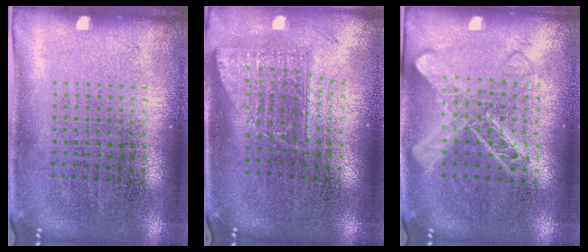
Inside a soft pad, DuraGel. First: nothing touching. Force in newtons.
{"total": 1.7, "press": 1.3, "slide": 1.1}
{"total": 2.9, "press": 2.9, "slide": 0.5}